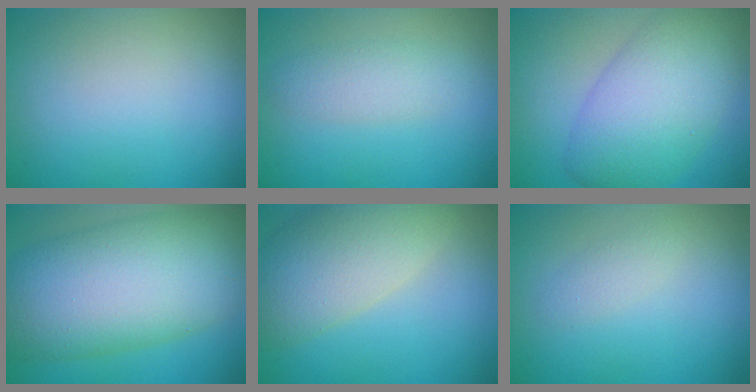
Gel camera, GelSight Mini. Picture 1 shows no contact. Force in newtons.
{"total": 2.4, "press": 2.4, "slide": 0.1}
{"total": 8.8, "press": 8.8, "slide": 0.5}
{"total": 13.3, "press": 13.3, "slide": 0.3}
{"total": 7.5, "press": 7.5, "slide": 0.5}
{"total": 1.2, "press": 1.2, "slide": 0.1}